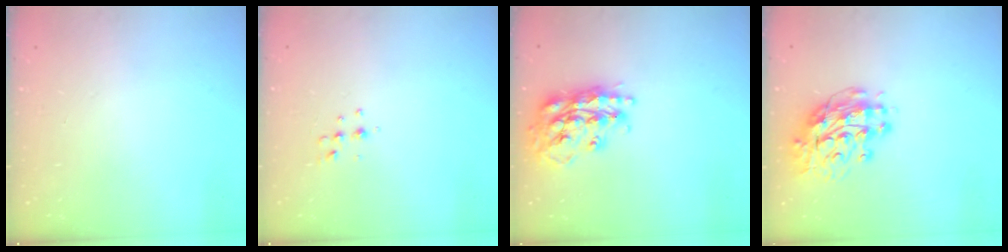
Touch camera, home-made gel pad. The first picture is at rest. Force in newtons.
{"total": 3.8, "press": 3.6, "slide": 1.4}
{"total": 19.5, "press": 19.5, "slide": 1.8}
{"total": 13.7, "press": 13.6, "slide": 1.5}